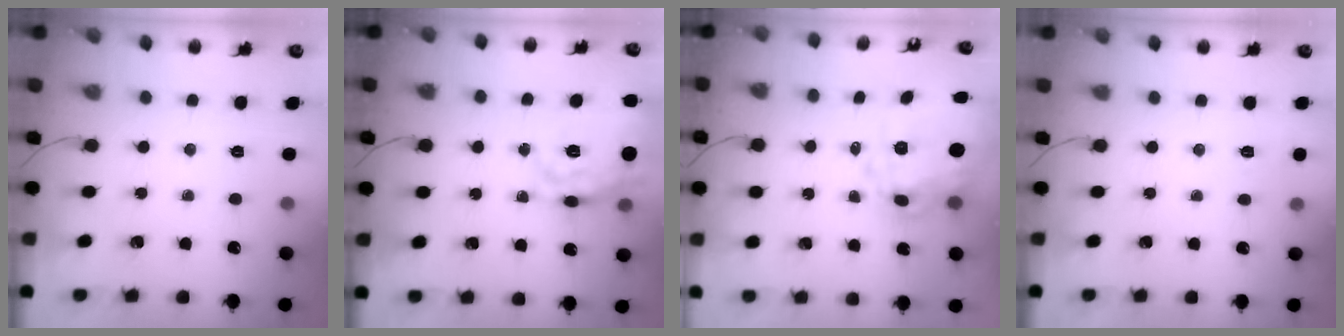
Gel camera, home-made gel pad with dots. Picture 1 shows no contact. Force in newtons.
{"total": 16.8, "press": 16.5, "slide": 3.2}
{"total": 17.6, "press": 17.2, "slide": 3.4}
{"total": 3.0, "press": 2.4, "slide": 1.8}